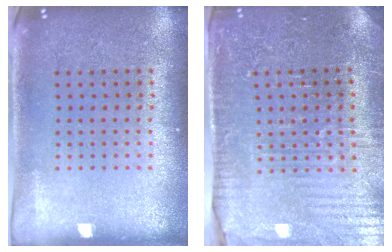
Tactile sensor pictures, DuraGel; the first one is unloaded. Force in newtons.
{"total": 3.5, "press": 3.5, "slide": 0.3}